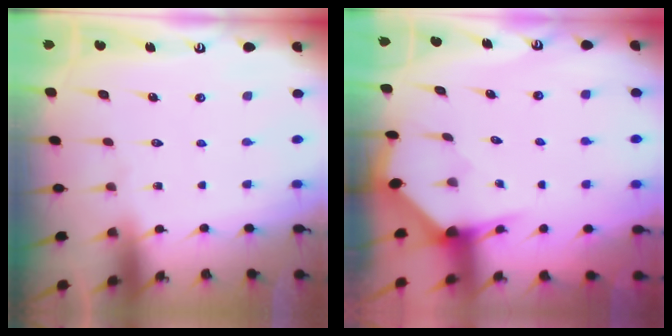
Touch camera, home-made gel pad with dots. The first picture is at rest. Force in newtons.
{"total": 3.2, "press": 3.2, "slide": 0.3}